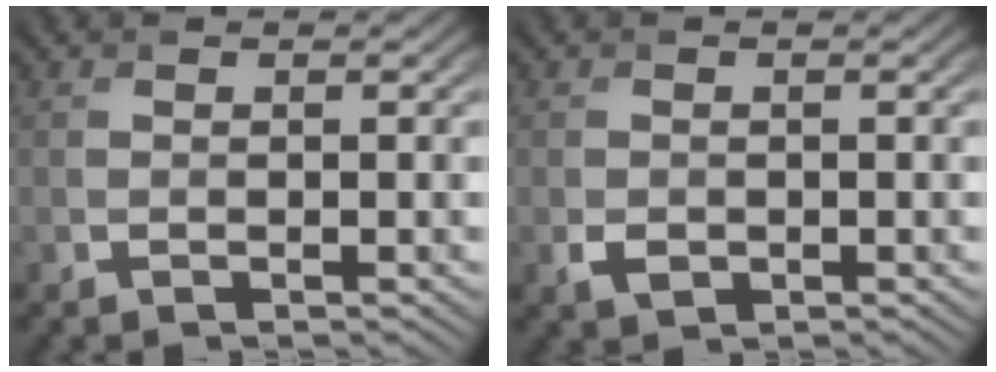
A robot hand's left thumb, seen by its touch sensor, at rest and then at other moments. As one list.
[{"total": 1.6, "force": [-0.5, 1.3, 0.9], "torque": [-0.019, -0.008, -0.009]}]